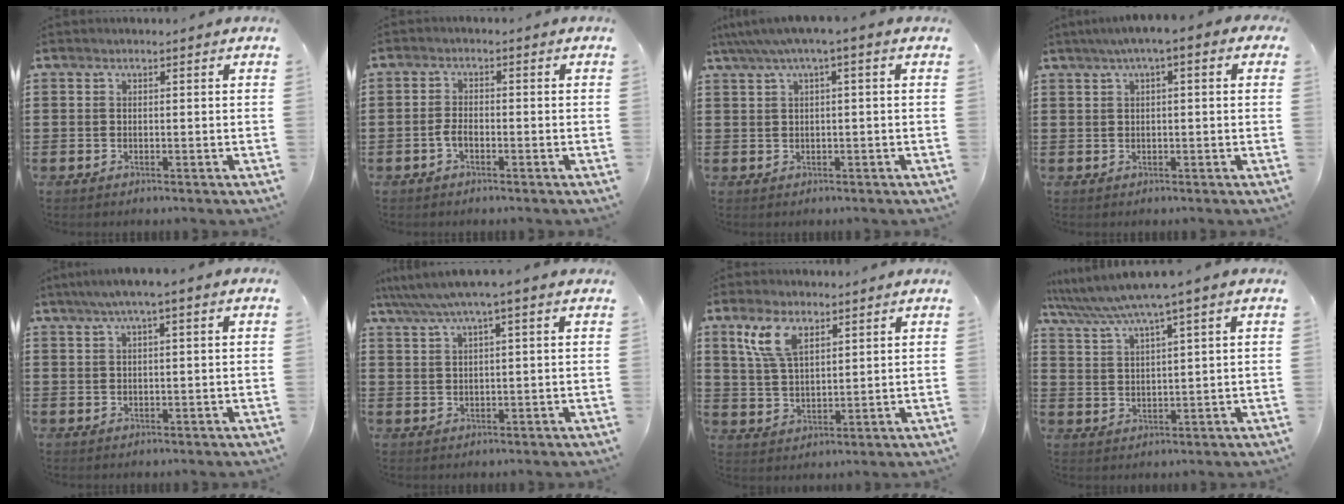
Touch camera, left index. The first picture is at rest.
{"total": 2.2, "force": [-1.0, 0.9, 1.8], "torque": [-0.049, -0.003, -0.023]}
{"total": 2.6, "force": [0.2, 0.3, 2.6], "torque": [-0.046, 0.000, 0.002]}
{"total": 2.6, "force": [0.4, 0.3, 2.5], "torque": [-0.046, 0.002, 0.004]}
{"total": 2.3, "force": [0.6, 0.1, 2.2], "torque": [-0.039, 0.000, 0.010]}
{"total": 3.4, "force": [1.9, -0.2, 2.8], "torque": [-0.058, -0.002, 0.031]}
{"total": 7.1, "force": [4.1, 3.2, 4.9], "torque": [-0.110, 0.009, 0.074]}
{"total": 4.9, "force": [3.6, -0.4, 3.3], "torque": [-0.073, -0.016, 0.058]}